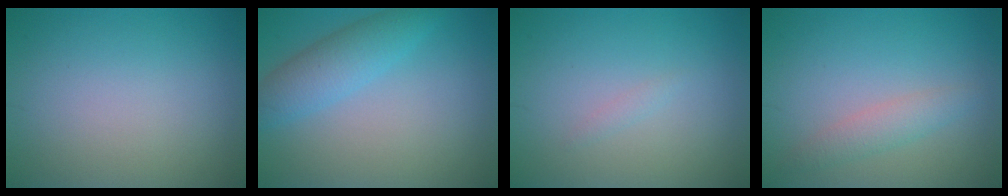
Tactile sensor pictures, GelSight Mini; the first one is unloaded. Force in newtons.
{"total": 3.8, "press": 3.8, "slide": 0.1}
{"total": 0.5, "press": 0.5, "slide": 0.0}
{"total": 2.0, "press": 2.0, "slide": 0.1}